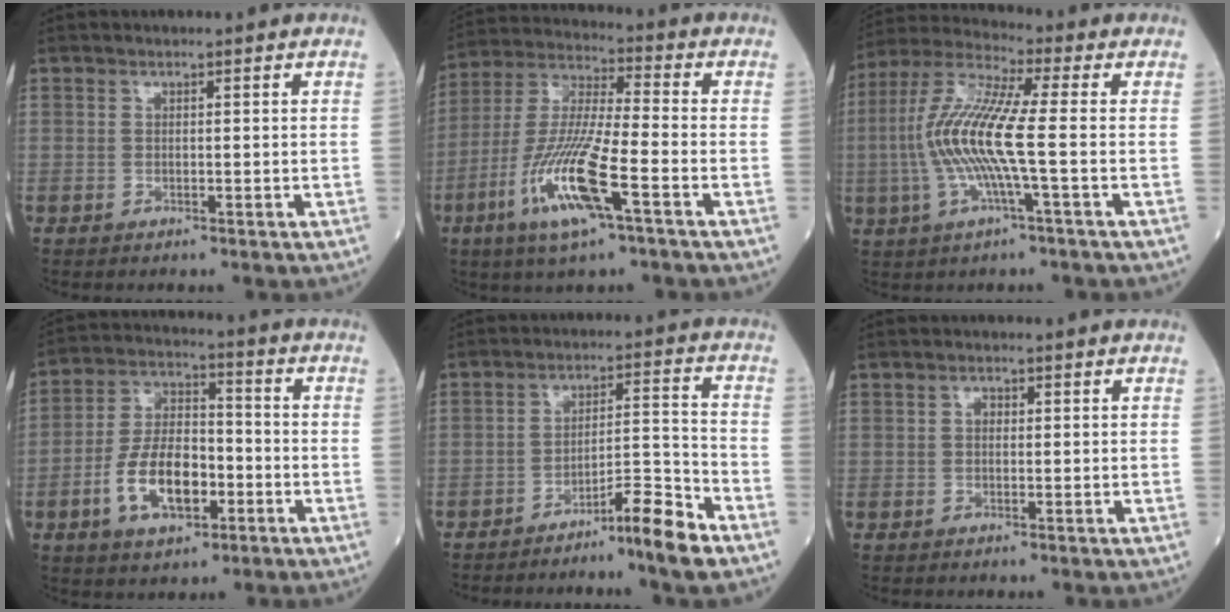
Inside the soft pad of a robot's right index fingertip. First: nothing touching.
{"total": 14.6, "force": [-6.1, 1.4, 13.2], "torque": [-0.278, -0.017, -0.116]}
{"total": 12.4, "force": [-1.4, 0.6, 12.3], "torque": [-0.265, 0.008, -0.039]}
{"total": 11.6, "force": [-4.0, 5.6, 9.4], "torque": [-0.189, 0.012, -0.071]}
{"total": 7.4, "force": [-5.6, -0.4, 4.8], "torque": [-0.067, 0.007, -0.098]}
{"total": 1.3, "force": [0.2, 0.9, 0.8], "torque": [-0.014, 0.004, 0.001]}